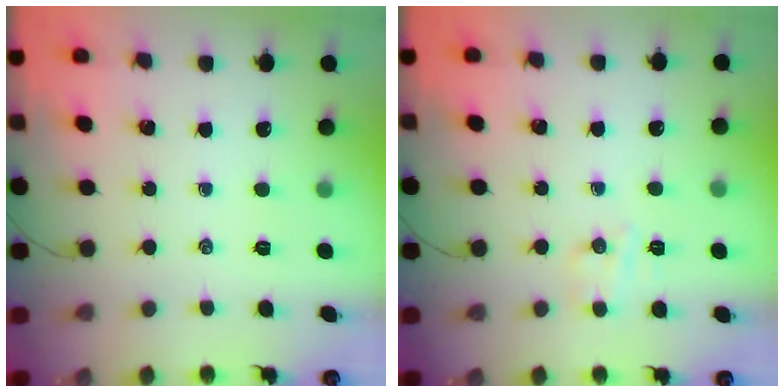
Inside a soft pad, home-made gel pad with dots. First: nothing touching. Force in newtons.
{"total": 4.8, "press": 4.7, "slide": 0.9}